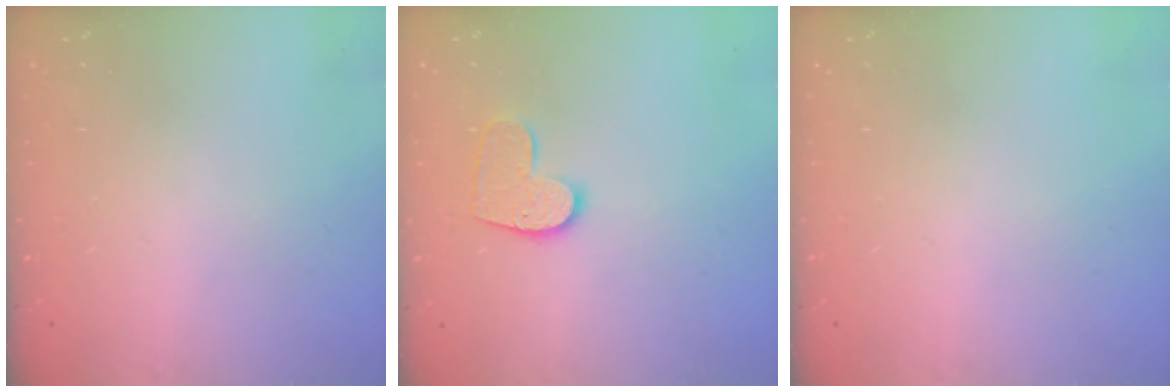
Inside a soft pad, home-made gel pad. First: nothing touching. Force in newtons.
{"total": 10.0, "press": 10.0, "slide": 0.6}
{"total": 0.0}